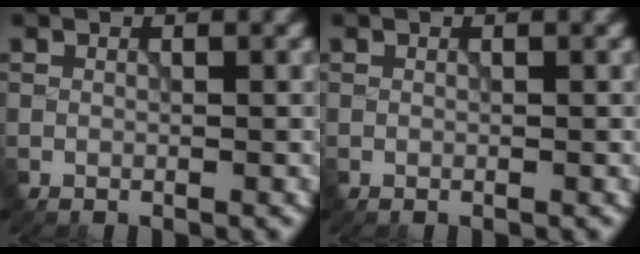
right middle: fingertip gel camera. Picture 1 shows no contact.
{"total": 0.0}